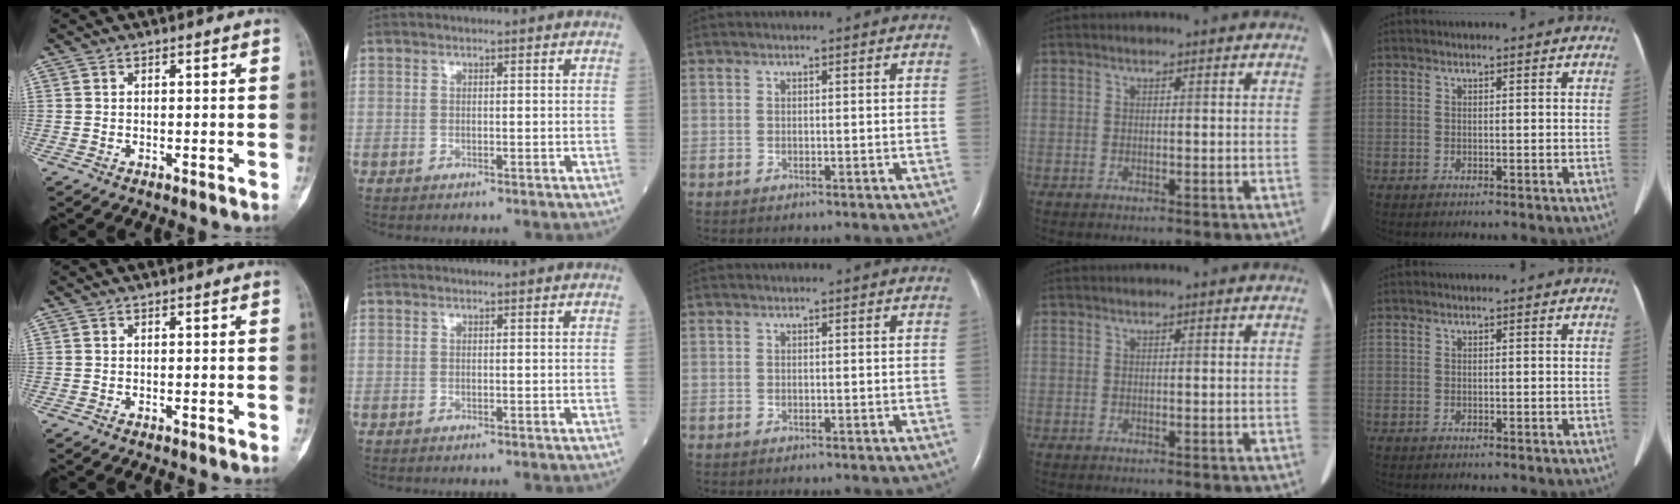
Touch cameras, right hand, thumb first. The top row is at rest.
{}